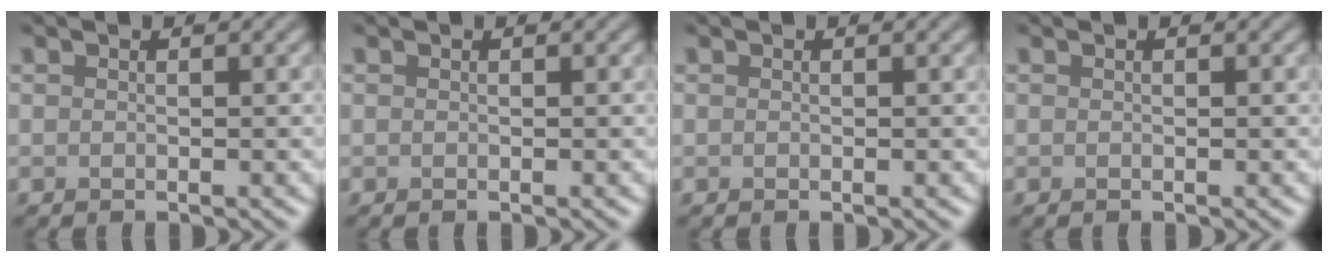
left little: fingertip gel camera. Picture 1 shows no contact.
{"total": 0.0}
{"total": 0.0}
{"total": 0.0}